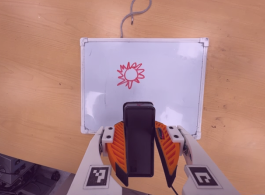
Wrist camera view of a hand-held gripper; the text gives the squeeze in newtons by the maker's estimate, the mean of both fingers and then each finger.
{"total": 6.9, "left": 5.6, "right": 8.2}